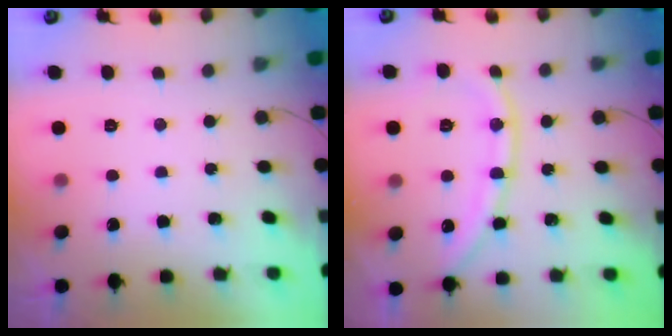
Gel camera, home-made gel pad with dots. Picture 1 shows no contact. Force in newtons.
{"total": 10.4, "press": 10.3, "slide": 1.4}